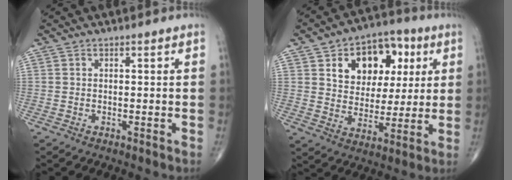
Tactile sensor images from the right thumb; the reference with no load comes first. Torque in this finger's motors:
{"motor_torque": [-0.39, 1.97, 0.85, 0.69, 0.02]}